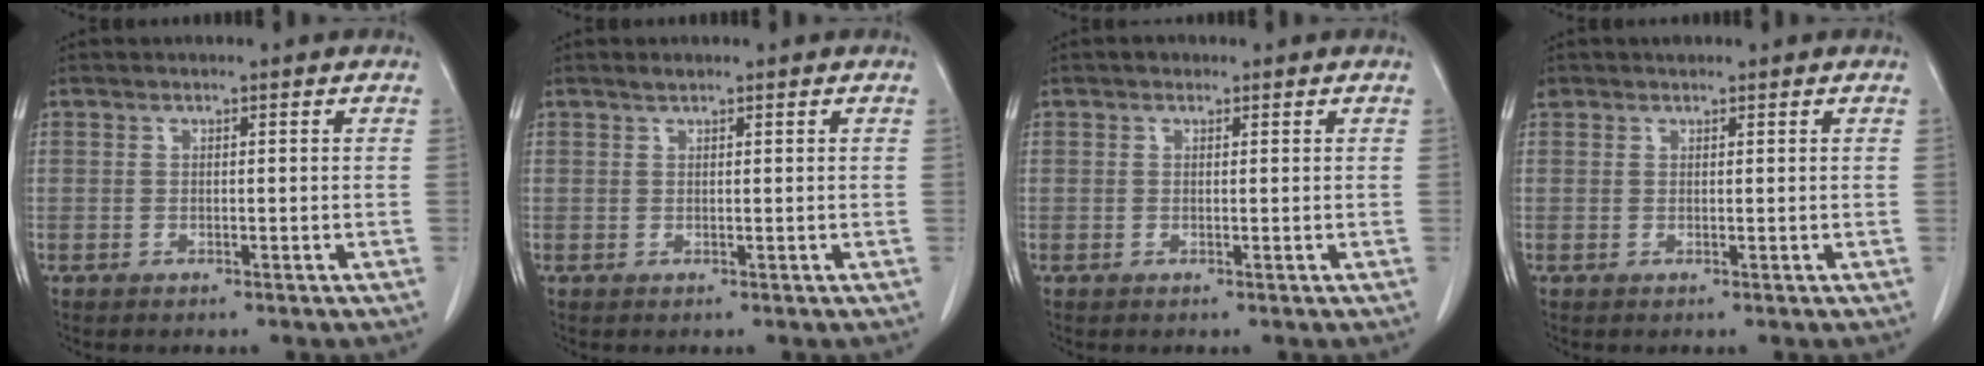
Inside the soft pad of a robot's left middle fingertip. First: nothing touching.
{"total": 0.7, "force": [0.7, 0.1, 0.3], "torque": [-0.012, 0.001, 0.014]}
{"total": 0.8, "force": [0.5, 0.6, 0.2], "torque": [-0.005, 0.005, 0.005]}
{"total": 1.2, "force": [0.9, 0.7, 0.1], "torque": [-0.005, 0.012, 0.016]}